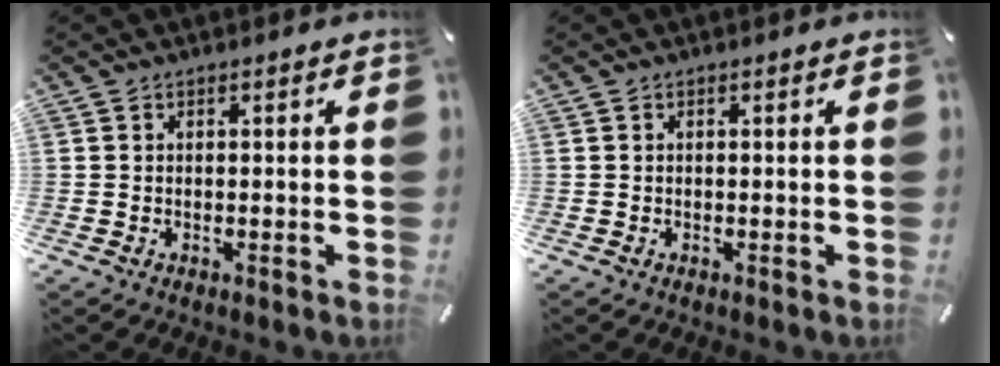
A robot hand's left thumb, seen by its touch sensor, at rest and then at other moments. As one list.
[{"total": 0.0}]